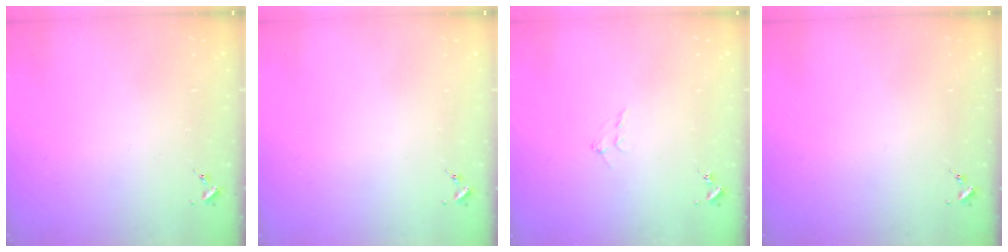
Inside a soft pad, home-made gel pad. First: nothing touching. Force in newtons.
{"total": 0.0}
{"total": 5.0, "press": 5.0, "slide": 0.9}
{"total": 0.0}